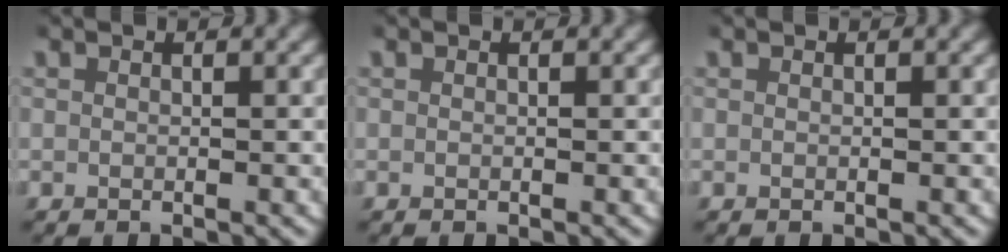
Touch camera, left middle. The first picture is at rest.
{"total": 0.0}
{"total": 0.0}